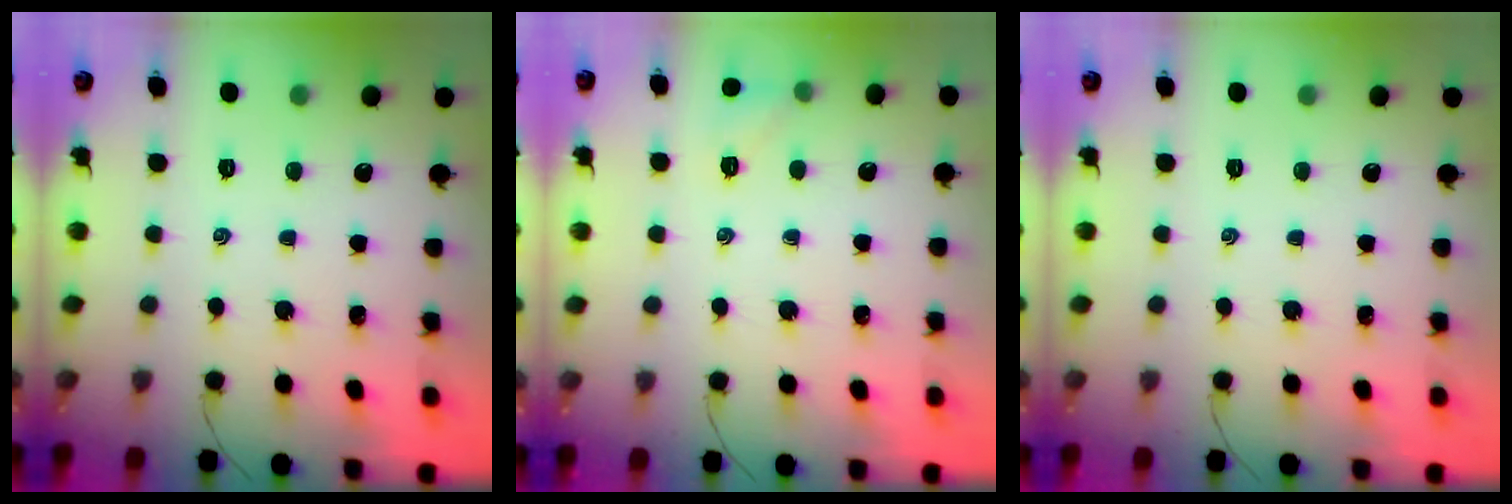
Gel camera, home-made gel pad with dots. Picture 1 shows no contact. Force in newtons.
{"total": 6.8, "press": 6.6, "slide": 1.9}
{"total": 0.0}